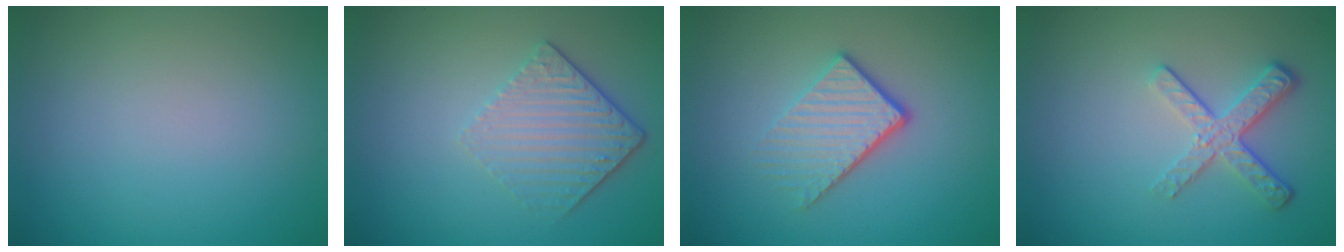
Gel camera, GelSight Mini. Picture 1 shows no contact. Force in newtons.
{"total": 4.3, "press": 3.0, "slide": 3.1}
{"total": 3.9, "press": 2.7, "slide": 2.9}
{"total": 3.7, "press": 2.7, "slide": 2.4}